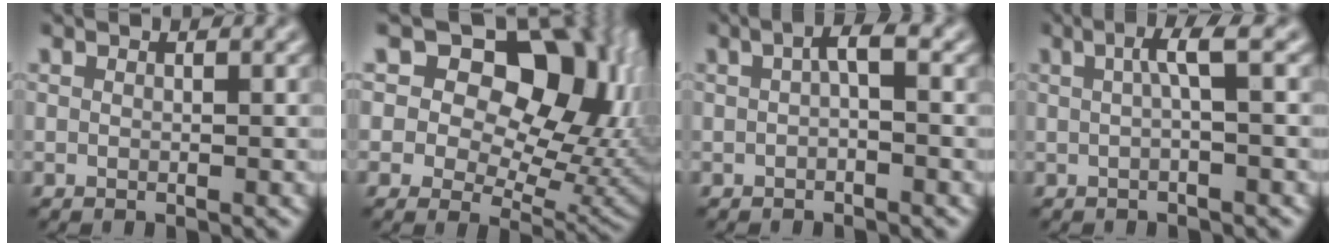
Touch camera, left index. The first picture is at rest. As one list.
[{"total": 16.2, "force": [6.1, 10.3, 11.0], "torque": [-0.147, 0.039, 0.088]}, {"total": 1.6, "force": [0.1, 0.3, 1.6], "torque": [-0.029, 0.007, -0.001]}, {"total": 2.5, "force": [0.4, 0.3, 2.5], "torque": [-0.044, 0.008, 0.005]}]